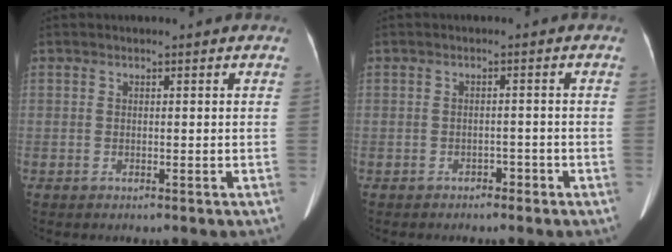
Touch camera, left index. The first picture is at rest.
{"total": 1.6, "force": [-1.2, 0.9, 0.5], "torque": [-0.007, 0.003, -0.020]}